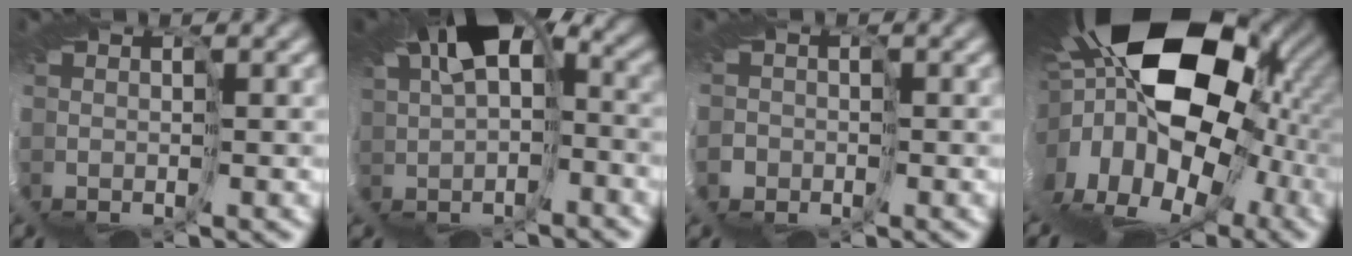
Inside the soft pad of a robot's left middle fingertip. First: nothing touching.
{"total": 5.6, "force": [2.0, 3.3, 4.1], "torque": [-0.100, -0.020, 0.055]}
{"total": 2.5, "force": [-0.8, 2.1, -1.1], "torque": [0.007, -0.011, -0.020]}
{"total": 16.7, "force": [-0.6, 10.5, 12.9], "torque": [-0.177, 0.004, -0.049]}